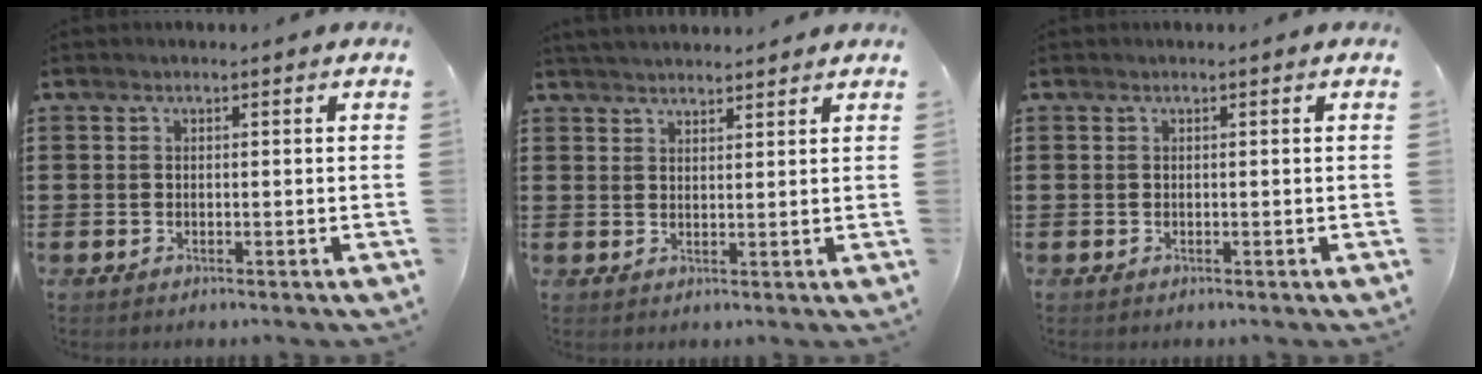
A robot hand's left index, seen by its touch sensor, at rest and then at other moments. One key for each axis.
{"total": 2.7, "fx": 2.7, "fy": 0.2, "fz": 0.2, "tx": -0.011, "ty": -0.002, "tz": 0.053}
{"total": 0.0}